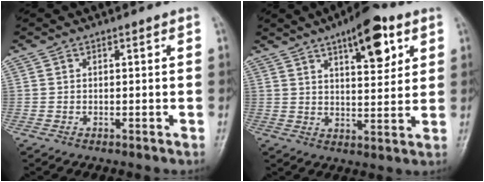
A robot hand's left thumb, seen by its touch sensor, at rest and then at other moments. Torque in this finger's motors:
{"motor_torque": [-0.17, 0.53, 0.03, -0.25, 0.14]}